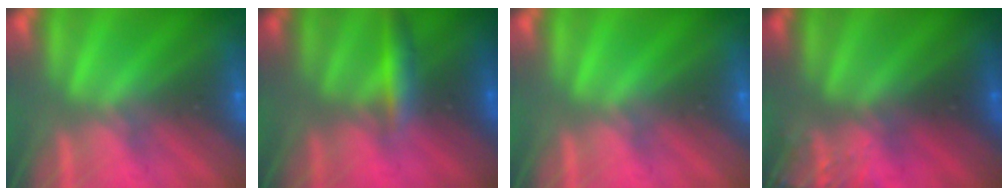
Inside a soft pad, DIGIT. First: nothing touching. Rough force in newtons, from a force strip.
{"total": 2.8}
{"total": 0.0}
{"total": 3.4}